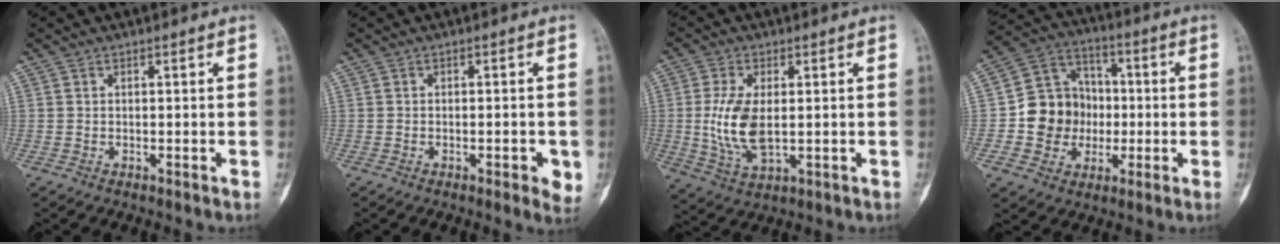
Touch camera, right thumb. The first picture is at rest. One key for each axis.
{"total": 3.9, "fx": -1.2, "fy": 1.3, "fz": 3.5, "tx": -0.037, "ty": -0.003, "tz": -0.012}
{"total": 10.0, "fx": 0.2, "fy": 5.1, "fz": 8.6, "tx": -0.180, "ty": -0.011, "tz": 0.013}
{"total": 13.0, "fx": -1.5, "fy": 11.6, "fz": 5.6, "tx": -0.046, "ty": 0.031, "tz": -0.028}